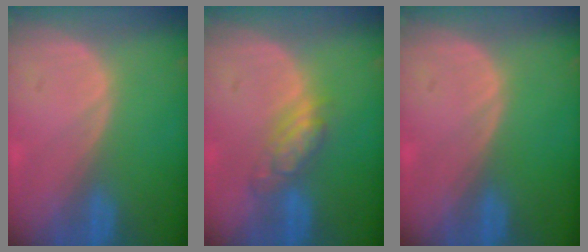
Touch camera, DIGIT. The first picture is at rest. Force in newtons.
{"total": 5.4, "press": 4.6, "slide": 2.8}
{"total": 0.0}